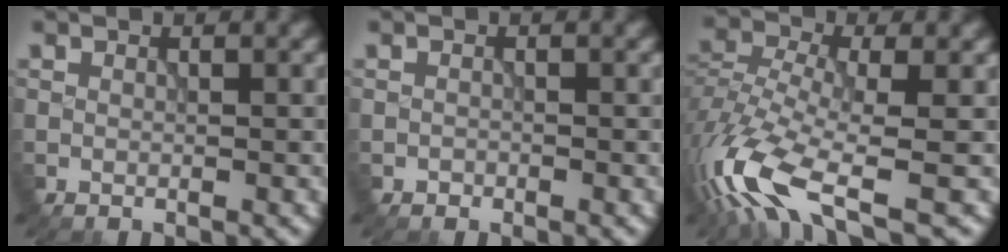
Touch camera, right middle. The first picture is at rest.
{"total": 0.6, "force": [-0.4, 0.4, 0.0], "torque": [0.004, -0.006, -0.009]}
{"total": 10.6, "force": [-6.0, 3.7, 7.9], "torque": [-0.178, -0.014, -0.125]}